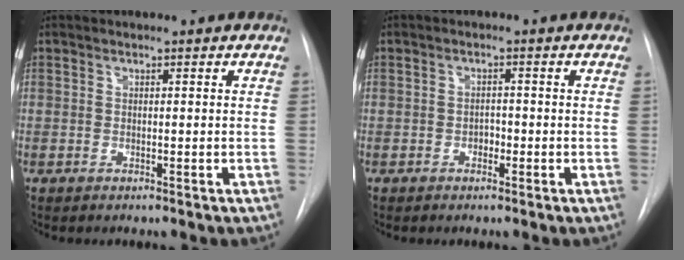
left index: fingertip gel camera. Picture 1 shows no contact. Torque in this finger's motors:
{"motor_torque": [0.15, -0.06, -0.03, -0.01]}